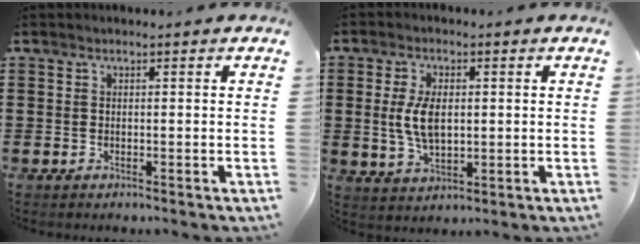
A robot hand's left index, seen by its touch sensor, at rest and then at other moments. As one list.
[{"total": 6.2, "force": [0.7, 3.3, 5.2], "torque": [-0.112, 0.002, 0.006]}]